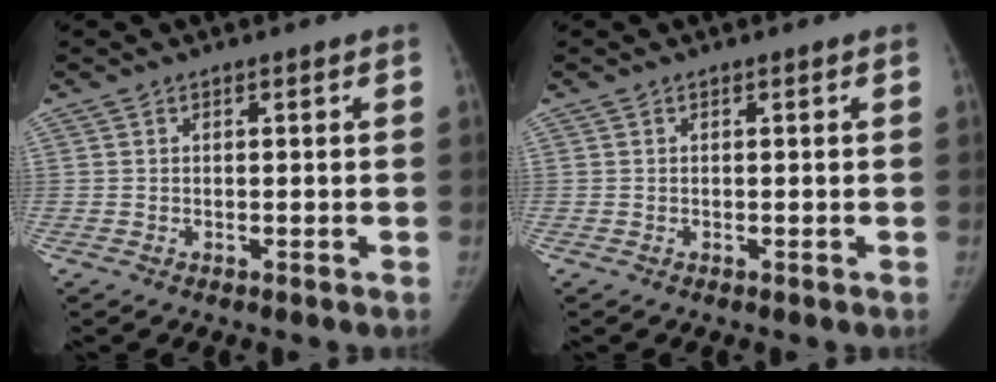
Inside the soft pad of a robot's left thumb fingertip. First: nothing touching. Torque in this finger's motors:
{"motor_torque": [0.26, -0.20, 0.33, -0.10, 0.02]}